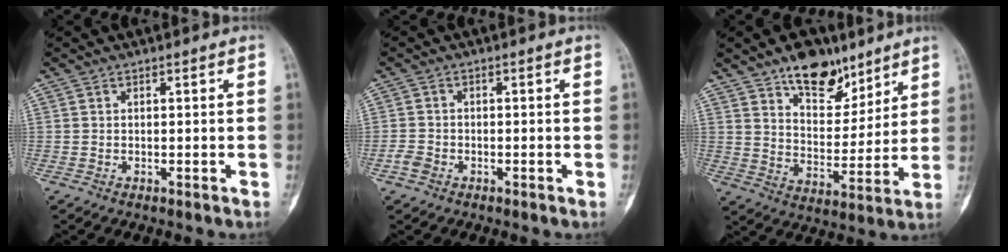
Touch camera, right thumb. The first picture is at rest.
{"total": 2.7, "force": [-1.5, 2.0, 1.0], "torque": [-0.012, 0.009, -0.032]}
{"total": 13.4, "force": [9.1, 7.3, 6.6], "torque": [-0.055, -0.058, 0.150]}